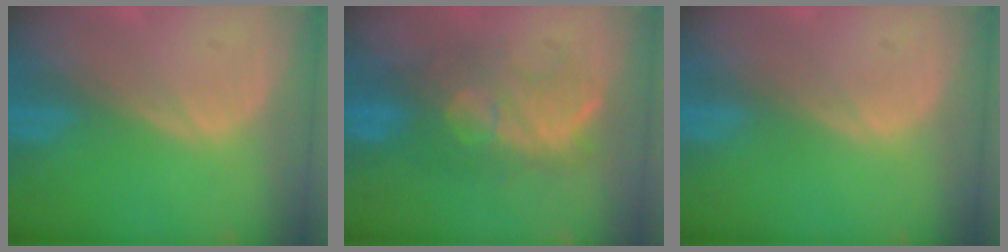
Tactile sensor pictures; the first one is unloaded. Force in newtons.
{"total": 8.3, "press": 8.3, "slide": 0.1}
{"total": 0.0}